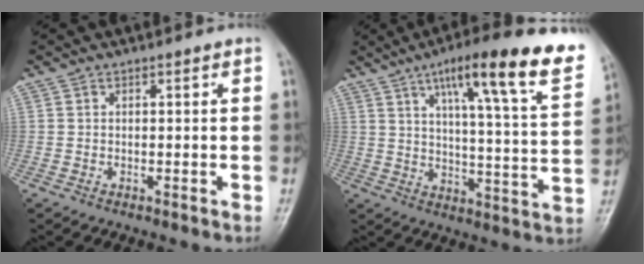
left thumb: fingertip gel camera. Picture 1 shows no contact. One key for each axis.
{"total": 21.3, "fx": 12.5, "fy": 3.1, "fz": 16.9, "tx": -0.222, "ty": -0.036, "tz": 0.176}